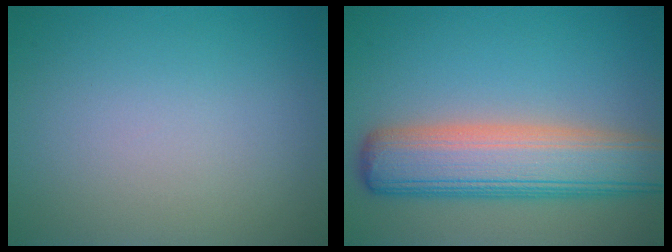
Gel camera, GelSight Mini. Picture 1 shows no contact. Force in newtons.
{"total": 8.6, "press": 8.6, "slide": 0.7}